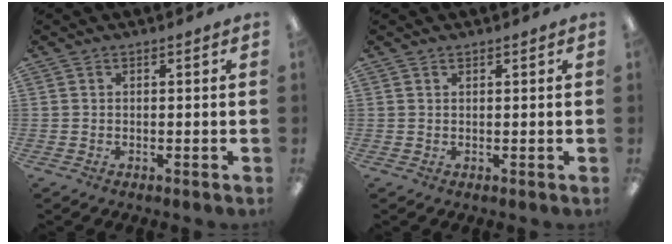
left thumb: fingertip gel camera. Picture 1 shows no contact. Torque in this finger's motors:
{"motor_torque": [-0.11, 0.05, -0.25, 0.09, 0.03]}